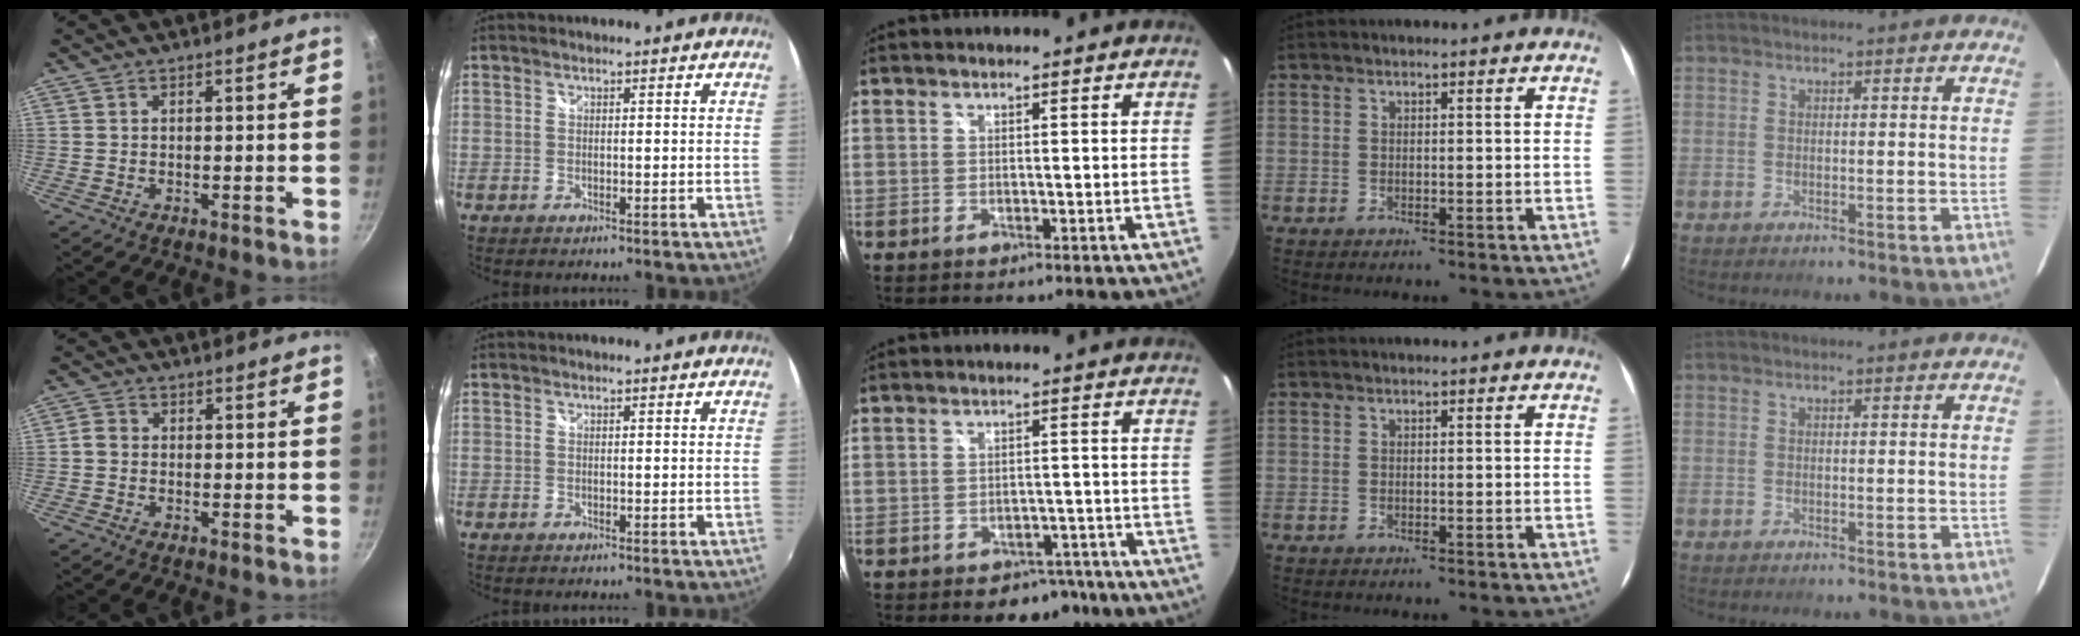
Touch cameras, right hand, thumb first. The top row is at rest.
{"thumb": {"total": 1.9, "force": [-0.4, 1.7, 0.9], "torque": [-0.017, 0.009, -0.014]}, "middle": {"total": 7.1, "force": [-4.9, 4.5, 2.5], "torque": [-0.041, 0.012, -0.049]}}